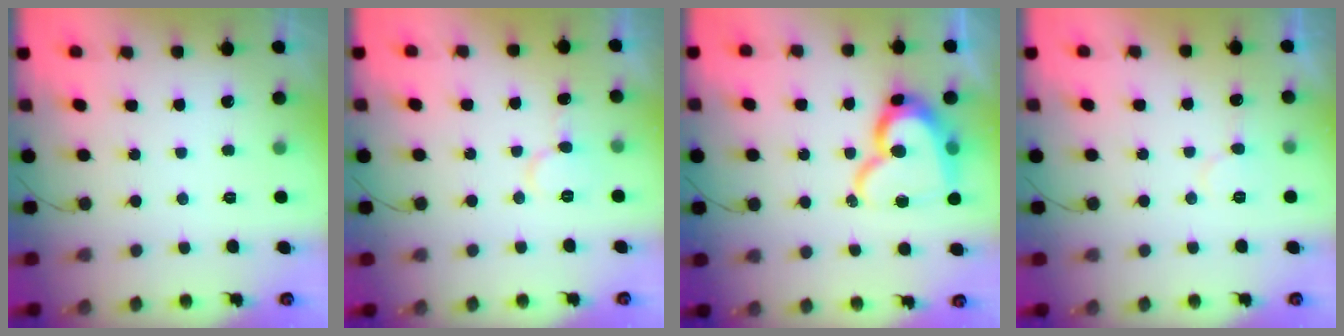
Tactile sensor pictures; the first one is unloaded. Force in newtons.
{"total": 6.4, "press": 6.4, "slide": 0.6}
{"total": 17.4, "press": 17.3, "slide": 1.6}
{"total": 6.2, "press": 6.1, "slide": 0.6}